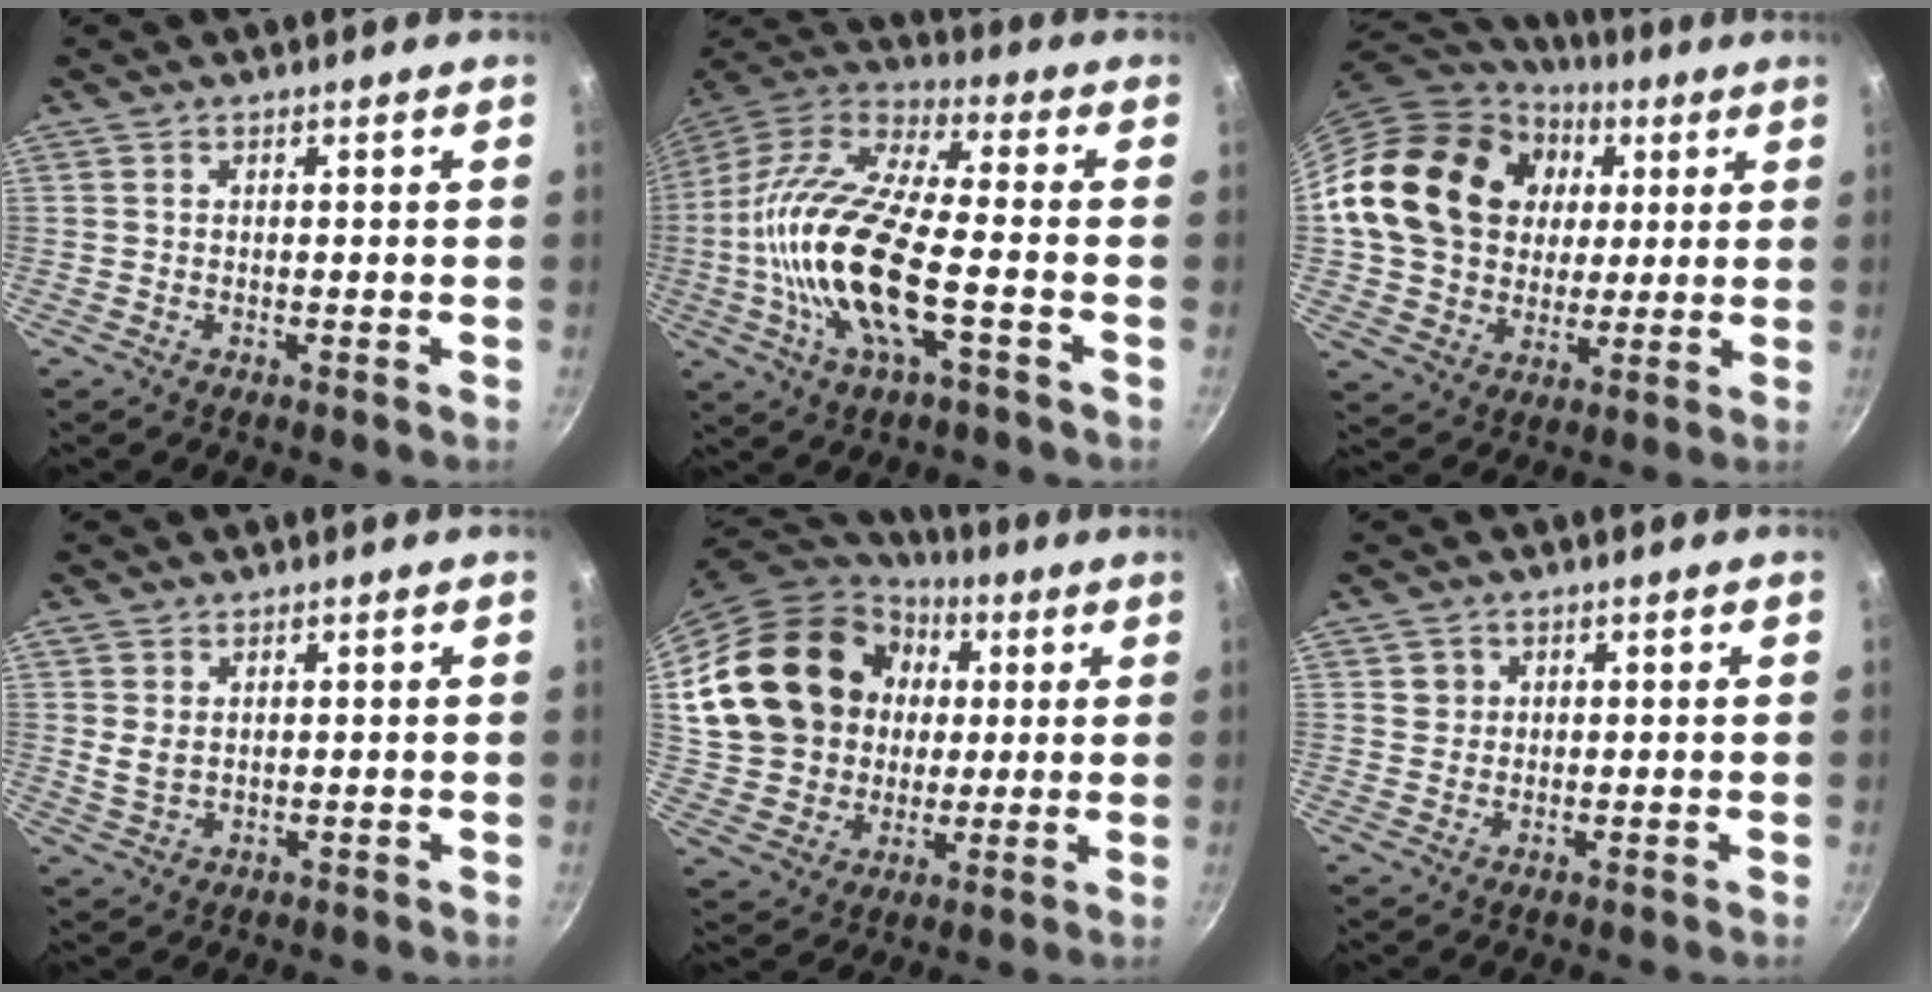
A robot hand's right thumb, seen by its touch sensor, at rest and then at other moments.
{"total": 21.0, "force": [-4.2, 7.5, 19.1], "torque": [-0.379, 0.031, -0.098]}
{"total": 23.3, "force": [5.1, 18.7, 12.9], "torque": [-0.209, 0.015, 0.094]}
{"total": 3.3, "force": [1.1, 2.2, 2.2], "torque": [-0.040, -0.006, 0.023]}
{"total": 24.8, "force": [5.5, 19.9, 13.8], "torque": [-0.239, 0.022, 0.116]}
{"total": 2.3, "force": [0.7, 2.1, 0.3], "torque": [0.009, 0.006, 0.009]}